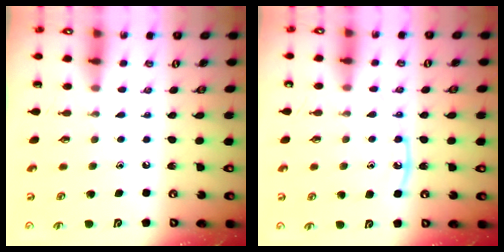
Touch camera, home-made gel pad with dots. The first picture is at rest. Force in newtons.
{"total": 9.1, "press": 9.1, "slide": 0.8}